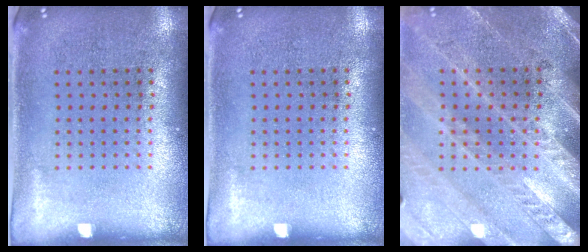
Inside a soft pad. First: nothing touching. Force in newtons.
{"total": 0.0}
{"total": 2.9, "press": 2.6, "slide": 1.1}